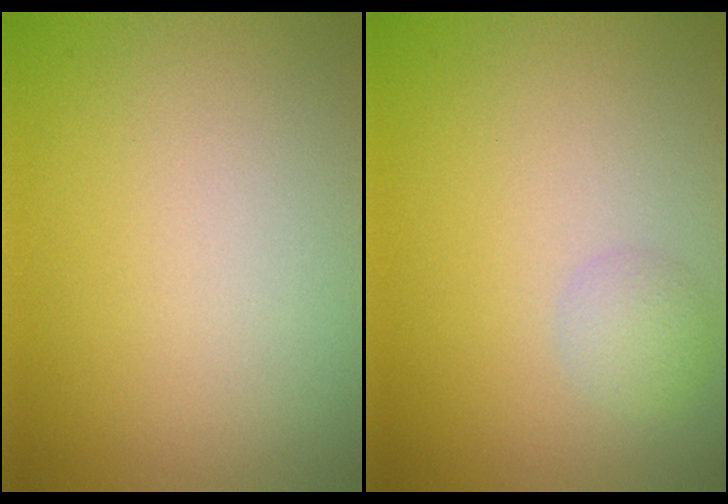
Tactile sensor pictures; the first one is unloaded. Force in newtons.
{"total": 1.5, "press": 1.5, "slide": 0.1}